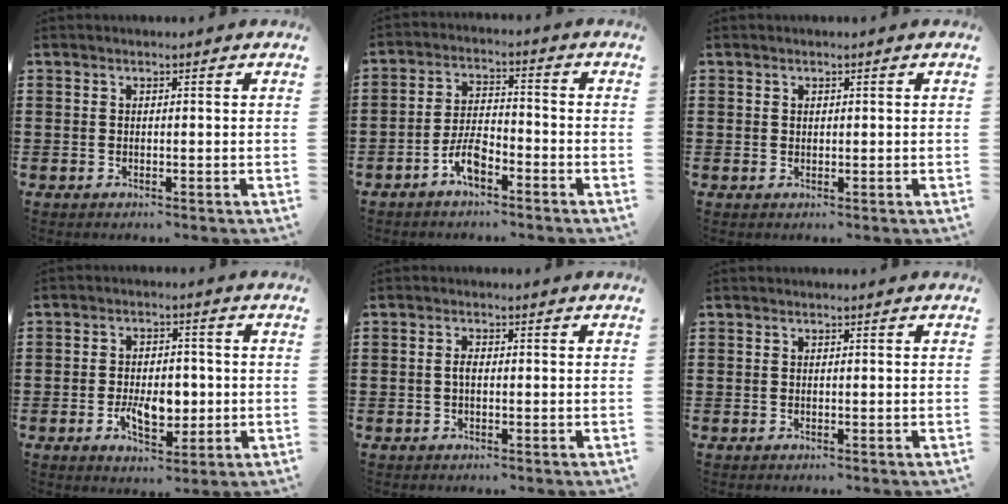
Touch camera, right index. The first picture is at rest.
{"total": 5.4, "force": [-3.4, 2.1, 3.7], "torque": [-0.089, 0.005, -0.070]}
{"total": 0.6, "force": [0.3, 0.5, 0.1], "torque": [-0.004, 0.002, 0.007]}
{"total": 6.7, "force": [-1.2, 3.9, 5.2], "torque": [-0.089, 0.000, -0.025]}
{"total": 1.5, "force": [-0.3, 0.6, 1.4], "torque": [-0.034, -0.003, -0.007]}
{"total": 0.0}